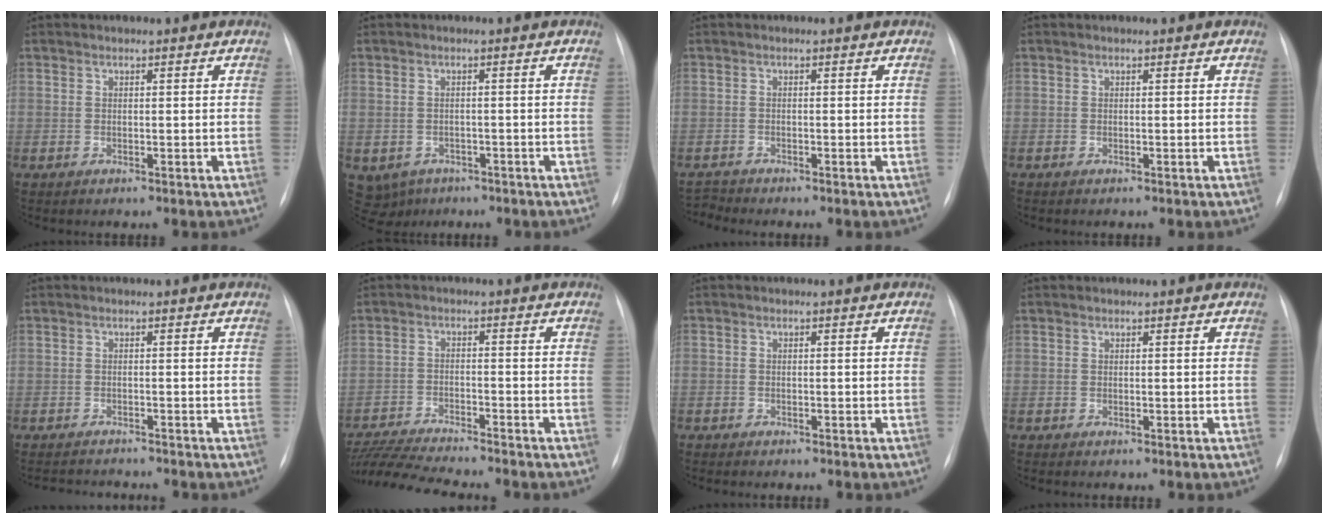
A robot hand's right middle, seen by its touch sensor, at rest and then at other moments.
{"total": 5.2, "force": [-3.0, 4.1, 1.0], "torque": [-0.018, 0.005, -0.037]}
{"total": 1.6, "force": [-1.4, -0.4, -0.7], "torque": [0.013, -0.014, -0.026]}
{"total": 0.0}
{"total": 7.9, "force": [-7.3, 2.7, 1.4], "torque": [-0.021, 0.009, -0.088]}
{"total": 13.3, "force": [-12.1, 0.5, 5.4], "torque": [-0.097, -0.011, -0.197]}
{"total": 2.8, "force": [-2.3, 1.1, 1.2], "torque": [-0.015, -0.001, -0.023]}
{"total": 0.0}